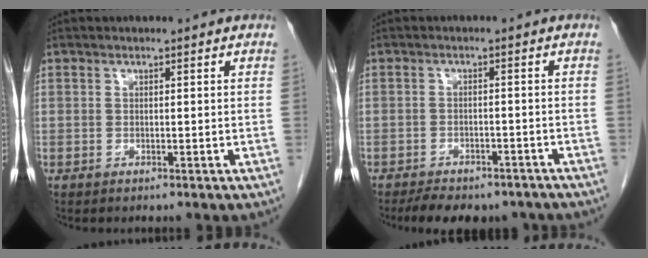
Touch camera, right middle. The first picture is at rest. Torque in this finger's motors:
{"motor_torque": [0.83, -1.31, 0.13, 0.04]}